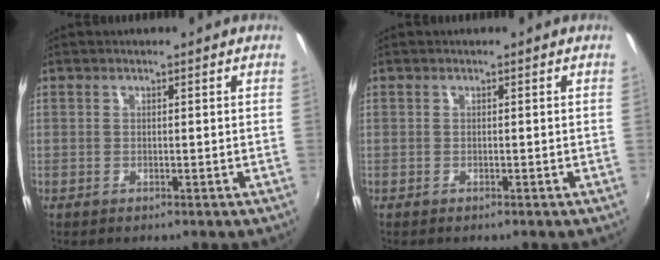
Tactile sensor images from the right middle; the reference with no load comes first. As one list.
[{"total": 0.0}]